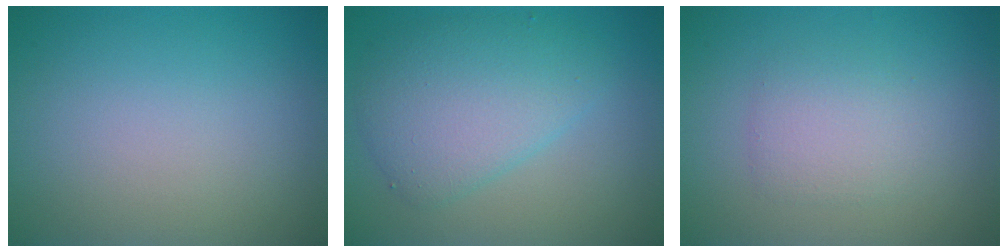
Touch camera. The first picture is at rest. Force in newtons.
{"total": 5.1, "press": 5.1, "slide": 0.2}
{"total": 2.3, "press": 2.3, "slide": 0.1}